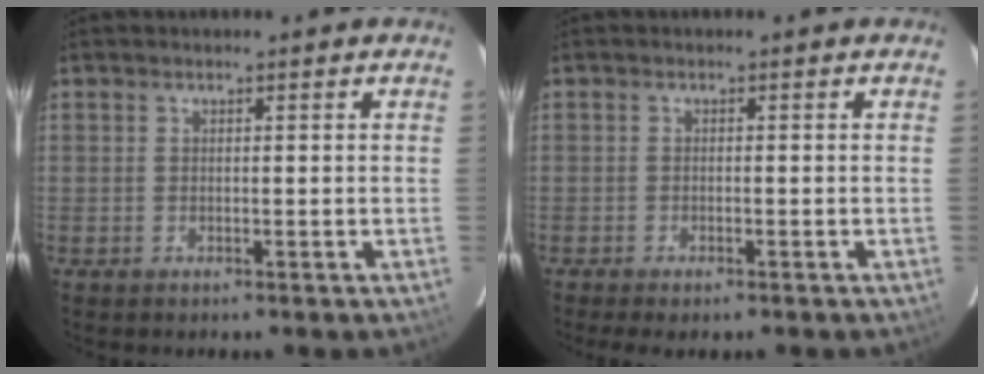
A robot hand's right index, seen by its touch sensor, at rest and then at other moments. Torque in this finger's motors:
{"motor_torque": [0.65, -0.64, 0.31, 0.08]}